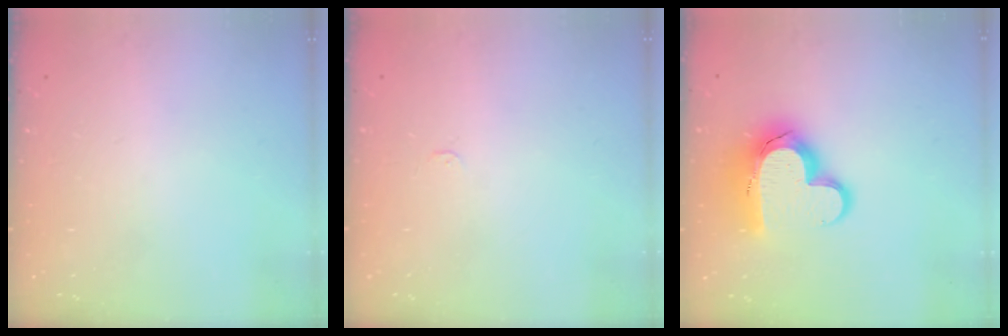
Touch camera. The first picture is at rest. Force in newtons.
{"total": 2.4, "press": 2.4, "slide": 0.3}
{"total": 15.6, "press": 15.5, "slide": 1.3}